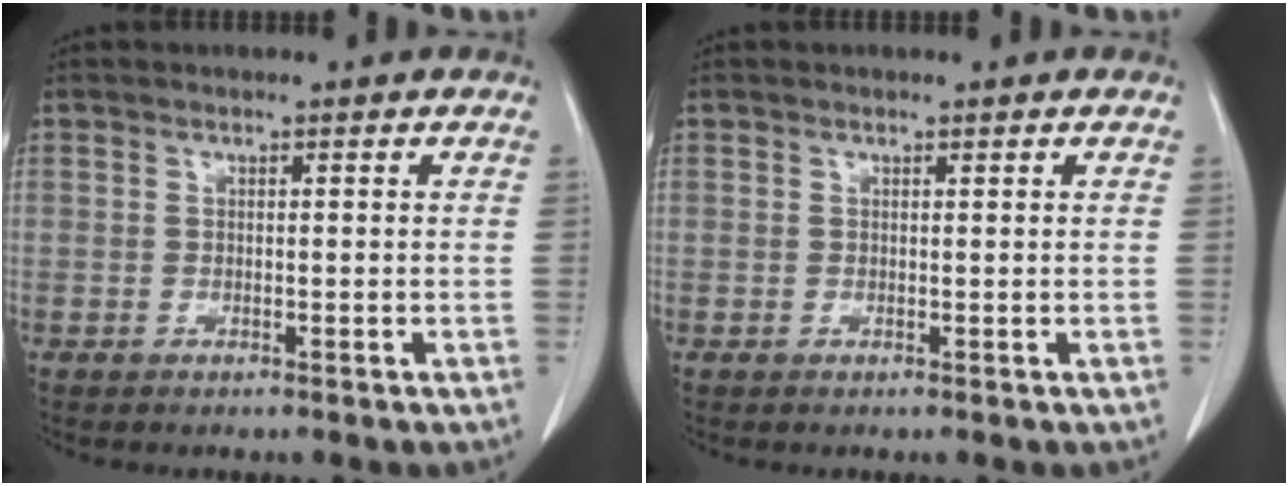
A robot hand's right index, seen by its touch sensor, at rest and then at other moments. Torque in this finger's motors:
{"motor_torque": [-0.12, 0.07, -0.01, -0.01]}